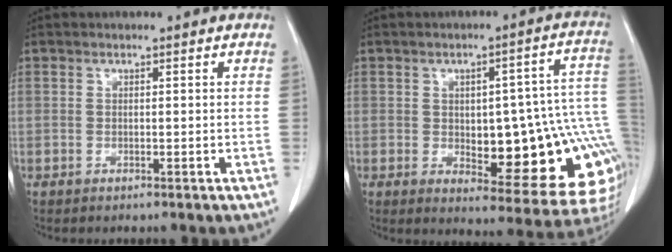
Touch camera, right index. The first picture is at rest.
{"total": 21.0, "force": [-3.1, 7.2, 19.5], "torque": [-0.163, 0.034, -0.016]}